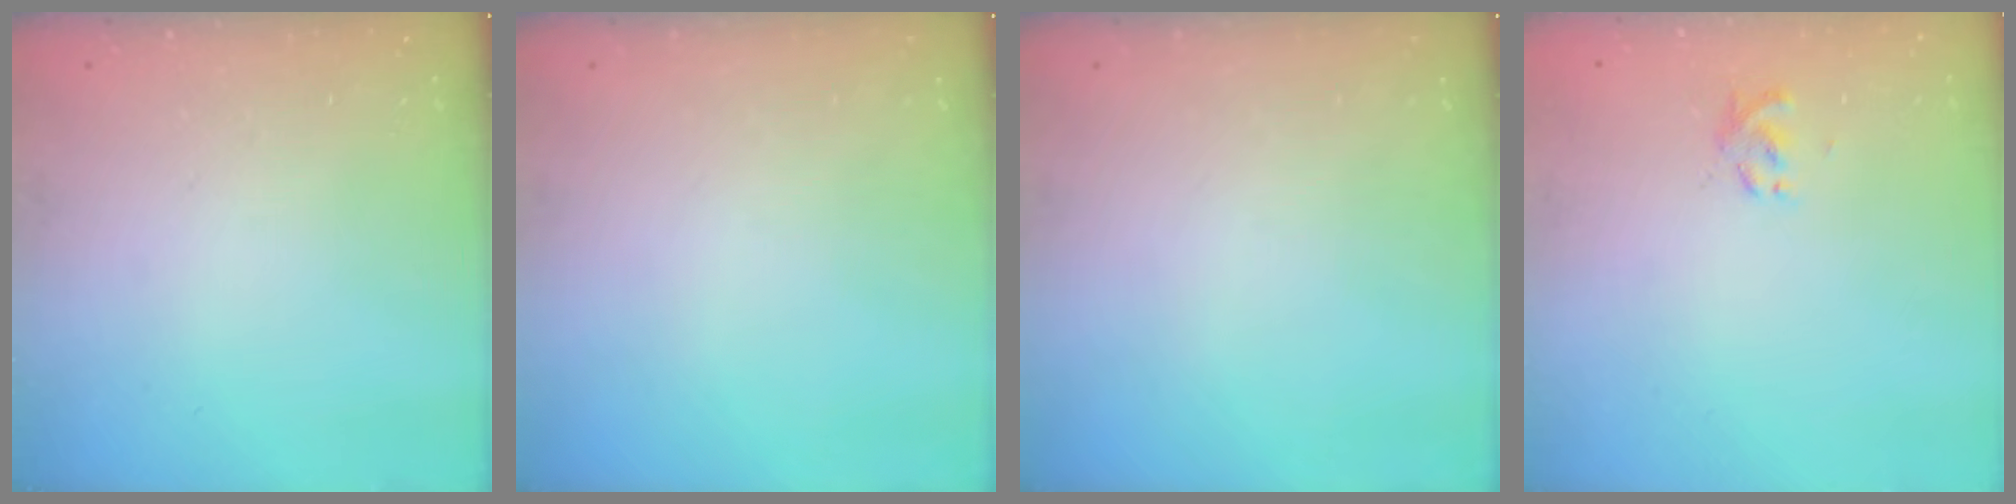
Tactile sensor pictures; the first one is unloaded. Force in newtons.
{"total": 0.0}
{"total": 0.0}
{"total": 2.1, "press": 1.9, "slide": 0.8}